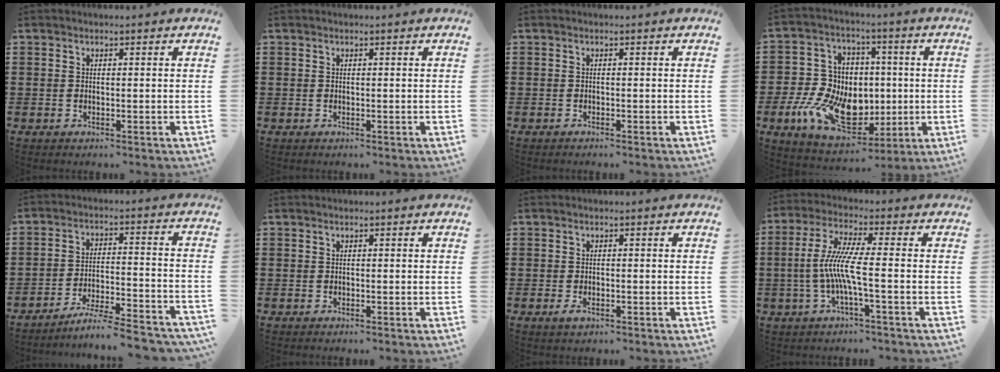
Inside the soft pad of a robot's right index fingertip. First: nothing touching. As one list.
[{"total": 0.0}, {"total": 0.5, "force": [-0.5, 0.0, 0.0], "torque": [-0.002, -0.003, -0.010]}, {"total": 13.6, "force": [-2.5, 10.4, 8.4], "torque": [-0.222, 0.009, -0.037]}, {"total": 6.4, "force": [-6.0, -0.3, 2.4], "torque": [-0.043, -0.011, -0.117]}, {"total": 0.0}, {"total": 1.0, "force": [-0.4, 0.5, 0.7], "torque": [-0.023, -0.005, -0.011]}, {"total": 7.5, "force": [-1.8, 0.3, 7.3], "torque": [-0.165, -0.017, -0.044]}]